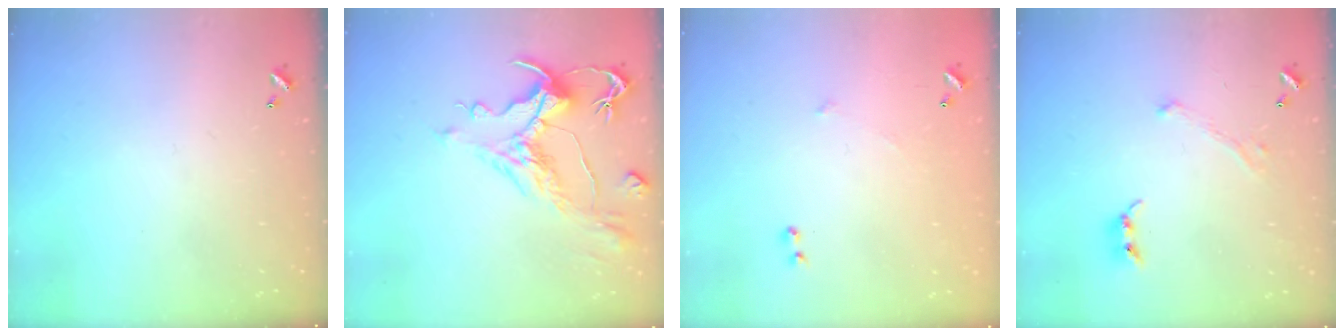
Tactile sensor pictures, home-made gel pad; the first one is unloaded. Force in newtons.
{"total": 2.6, "press": 2.1, "slide": 1.6}
{"total": 6.1, "press": 6.1, "slide": 0.7}
{"total": 1.8, "press": 1.6, "slide": 0.9}